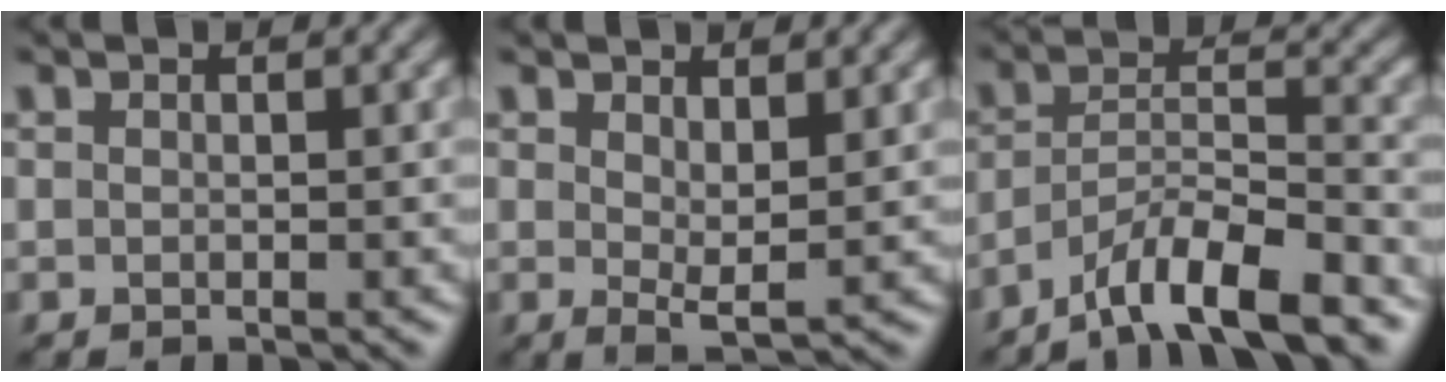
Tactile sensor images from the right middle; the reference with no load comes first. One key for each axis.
{"total": 2.5, "fx": 1.1, "fy": 0.8, "fz": 2.1, "tx": -0.038, "ty": -0.010, "tz": 0.021}
{"total": 8.3, "fx": -6.3, "fy": 1.7, "fz": 5.2, "tx": -0.082, "ty": 0.008, "tz": -0.113}